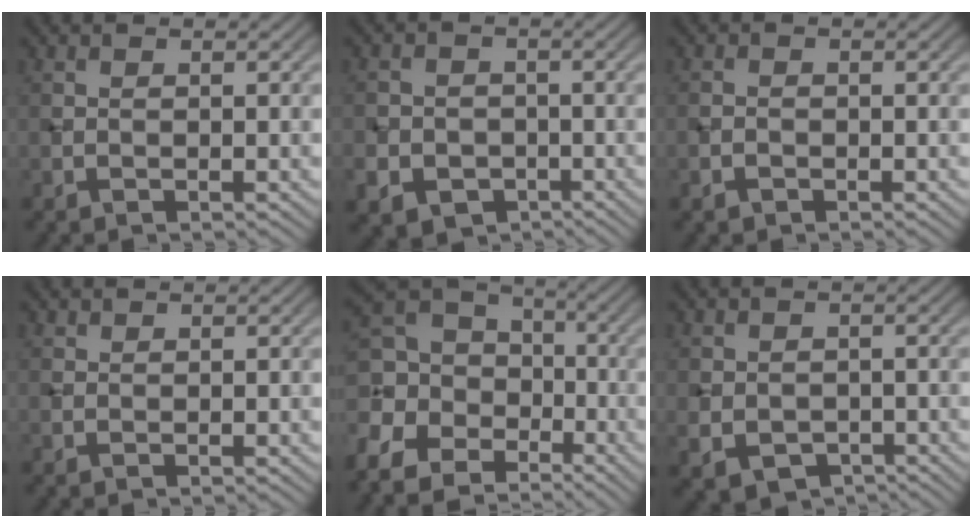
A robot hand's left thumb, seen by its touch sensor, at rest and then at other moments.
{"total": 6.4, "force": [-3.0, 5.5, 1.6], "torque": [-0.042, -0.016, -0.063]}
{"total": 1.4, "force": [-1.0, 1.0, 0.3], "torque": [-0.004, -0.002, -0.023]}
{"total": 0.5, "force": [0.4, 0.3, 0.0], "torque": [-0.001, 0.000, 0.011]}
{"total": 12.0, "force": [-5.6, 8.7, 6.0], "torque": [-0.177, -0.021, -0.098]}
{"total": 3.4, "force": [-1.2, 2.9, 1.3], "torque": [-0.037, -0.022, -0.017]}